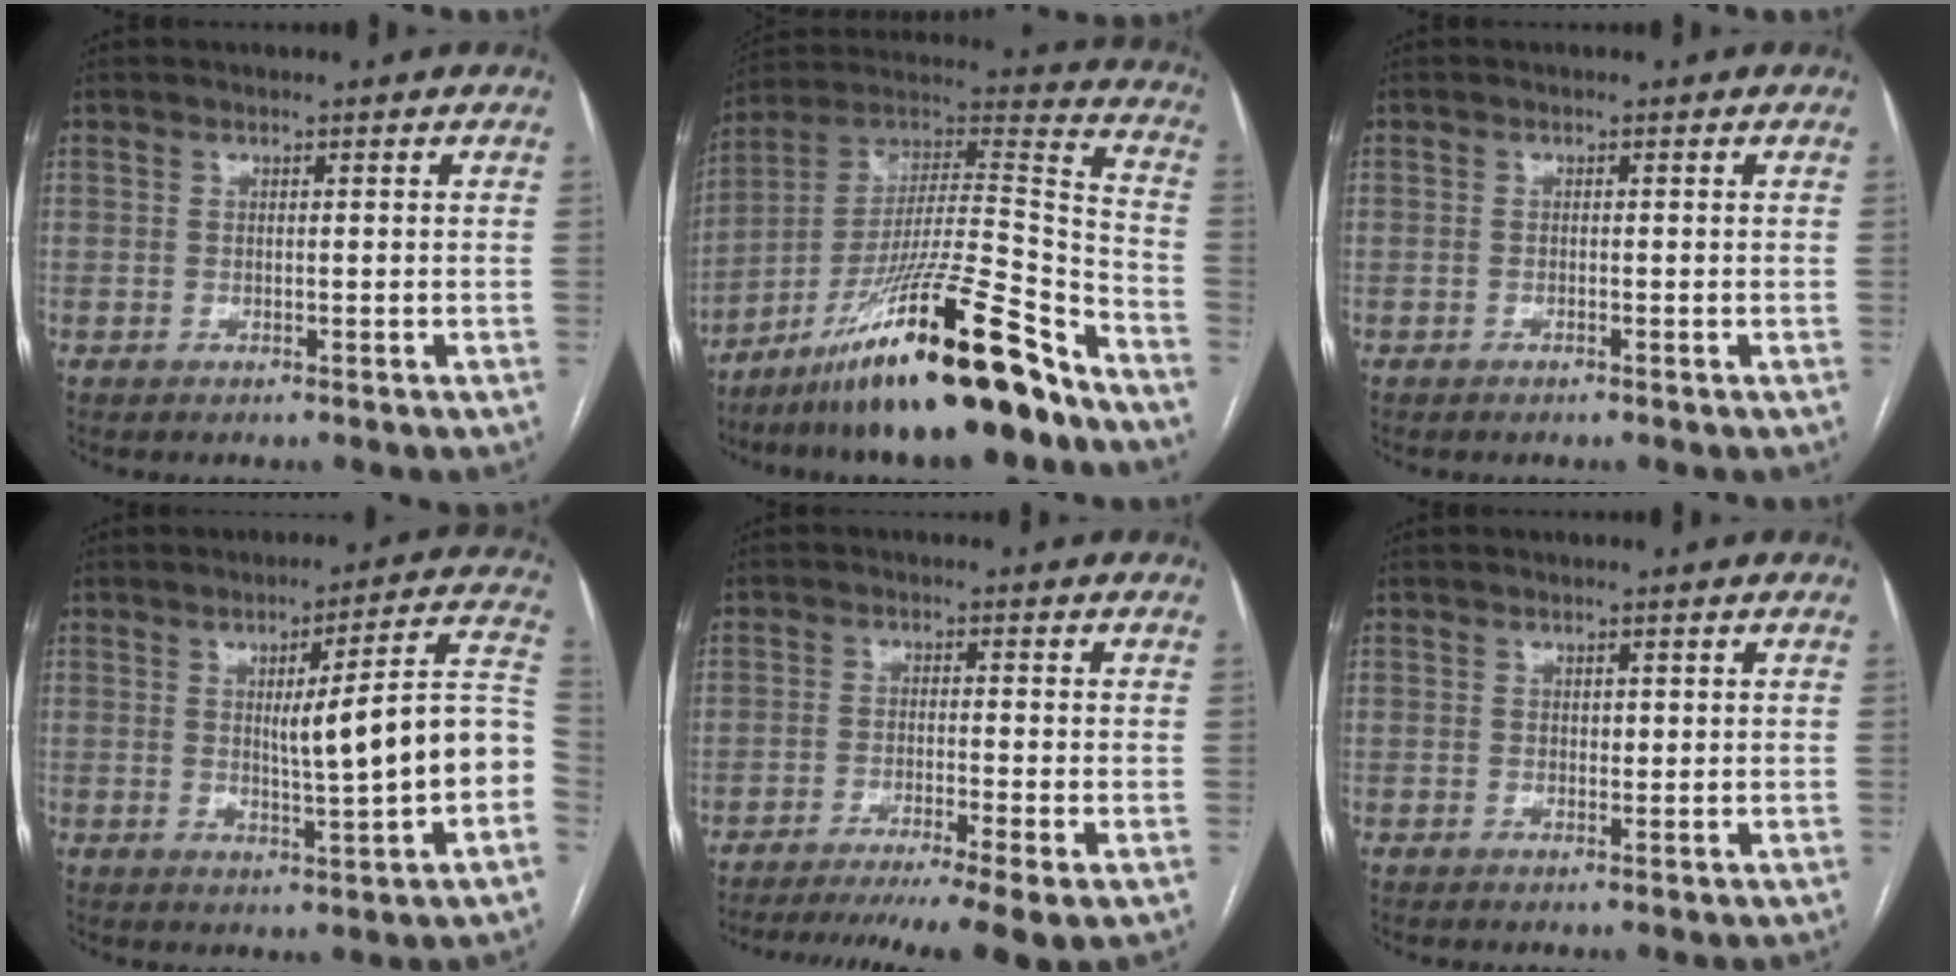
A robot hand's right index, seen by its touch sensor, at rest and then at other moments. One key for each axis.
{"total": 25.3, "fx": -17.7, "fy": 1.3, "fz": 18.1, "tx": -0.281, "ty": 0.001, "tz": -0.302}
{"total": 0.0}
{"total": 13.2, "fx": -1.2, "fy": 0.4, "fz": 13.2, "tx": -0.166, "ty": 0.021, "tz": -0.014}
{"total": 12.6, "fx": -9.7, "fy": -0.4, "fz": 8.1, "tx": -0.115, "ty": -0.024, "tz": -0.150}
{"total": 0.8, "fx": 0.3, "fy": 0.6, "fz": 0.4, "tx": -0.002, "ty": -0.001, "tz": 0.004}